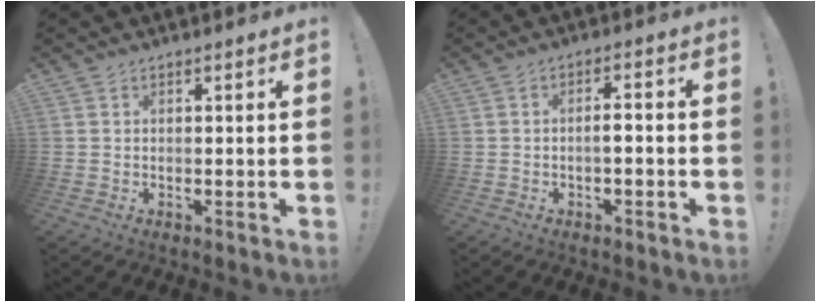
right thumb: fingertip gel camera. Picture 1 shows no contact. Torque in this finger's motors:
{"motor_torque": [0.08, -0.33, 0.04, 0.26, 0.13]}